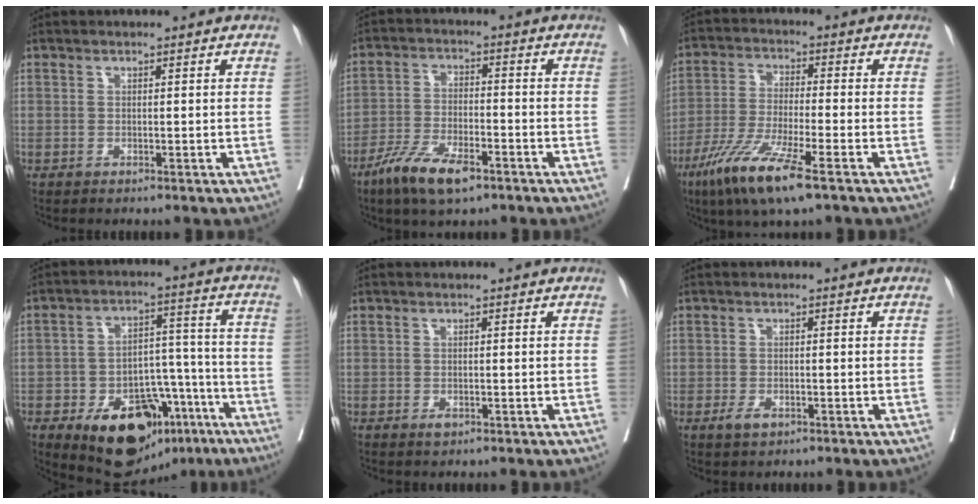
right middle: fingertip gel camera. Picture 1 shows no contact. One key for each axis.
{"total": 9.1, "fx": -5.9, "fy": 2.6, "fz": 6.4, "tx": -0.128, "ty": -0.012, "tz": -0.106}
{"total": 11.3, "fx": -6.7, "fy": 0.7, "fz": 9.0, "tx": -0.186, "ty": -0.032, "tz": -0.124}
{"total": 18.5, "fx": -10.3, "fy": 10.3, "fz": 11.4, "tx": -0.171, "ty": 0.025, "tz": -0.147}
{"total": 0.9, "fx": -0.4, "fy": 0.5, "fz": 0.6, "tx": -0.009, "ty": 0.000, "tz": -0.003}
{"total": 2.1, "fx": -1.2, "fy": 1.0, "fz": 1.5, "tx": -0.027, "ty": 0.000, "tz": -0.016}